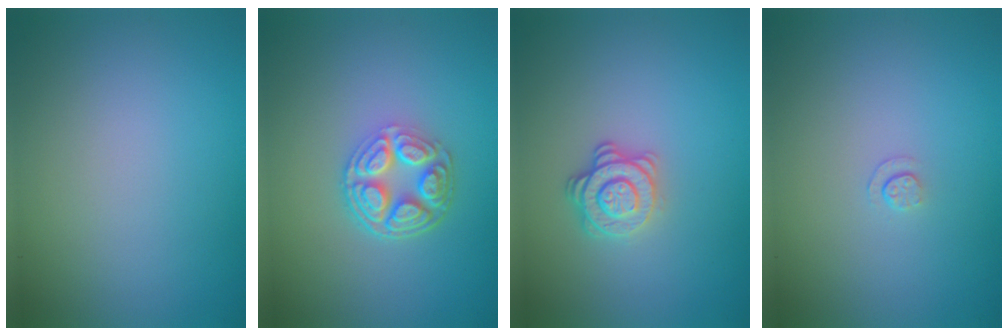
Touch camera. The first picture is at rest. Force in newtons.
{"total": 4.9, "press": 3.7, "slide": 3.3}
{"total": 2.8, "press": 2.5, "slide": 1.3}
{"total": 0.6, "press": 0.3, "slide": 0.6}